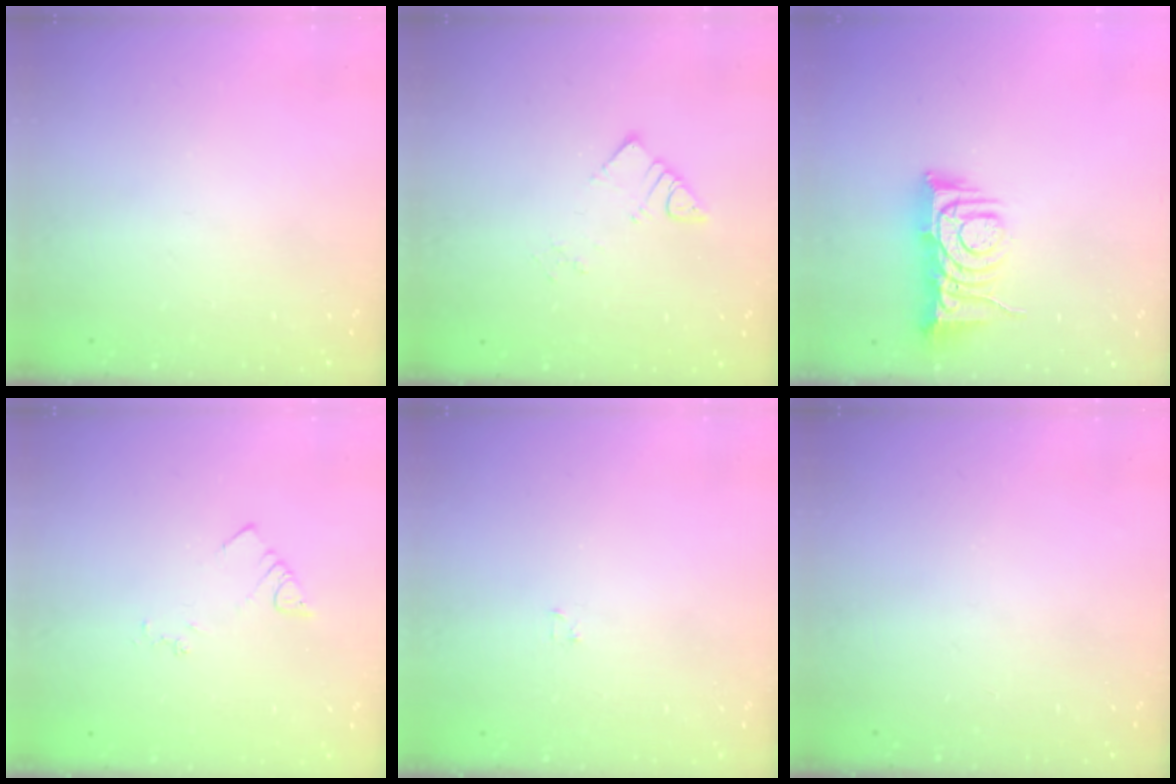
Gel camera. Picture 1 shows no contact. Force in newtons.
{"total": 5.1, "press": 5.1, "slide": 0.4}
{"total": 8.8, "press": 8.8, "slide": 0.4}
{"total": 3.0, "press": 3.0, "slide": 0.4}
{"total": 1.2, "press": 1.2, "slide": 0.2}
{"total": 0.0}